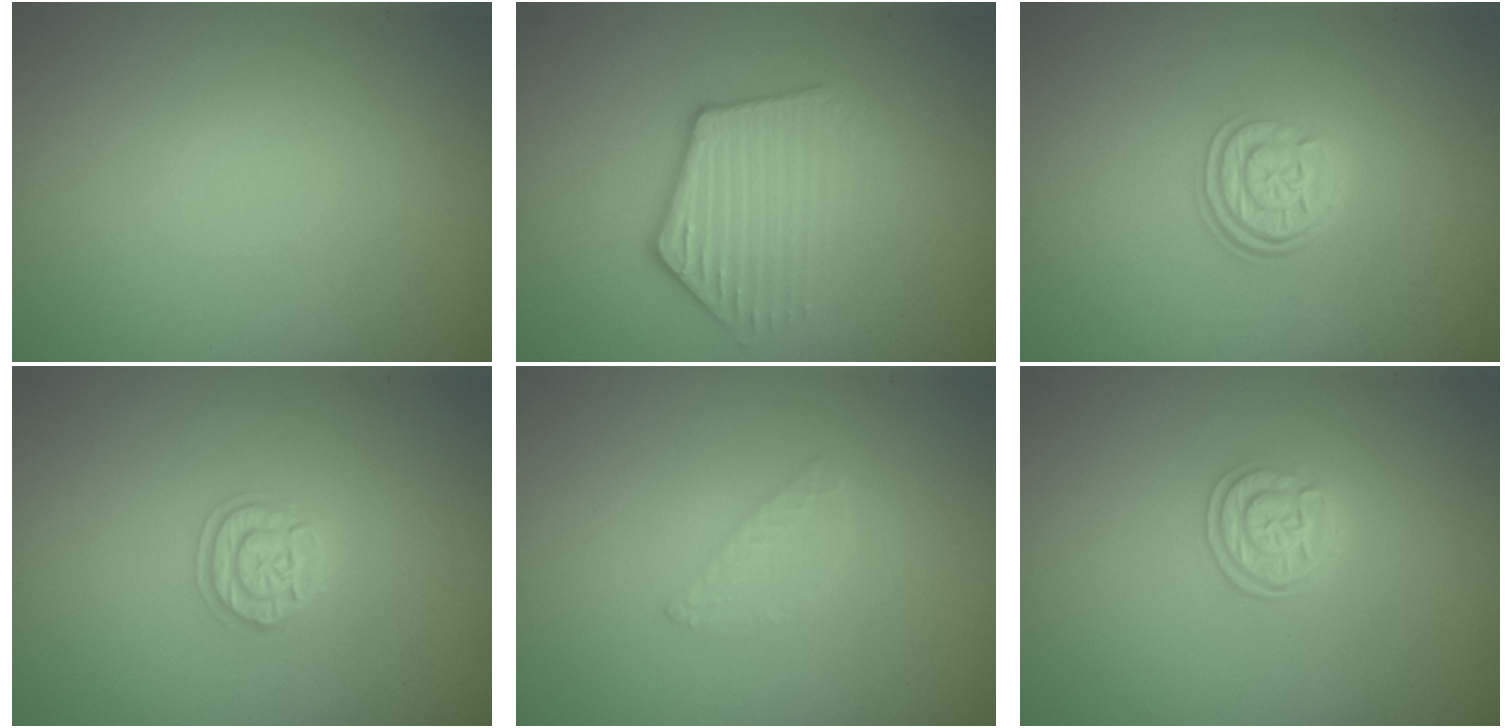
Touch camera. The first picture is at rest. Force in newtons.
{"total": 3.8, "press": 2.9, "slide": 2.5}
{"total": 3.1, "press": 2.5, "slide": 1.8}
{"total": 1.9, "press": 1.8, "slide": 0.3}
{"total": 1.1, "press": 1.1, "slide": 0.1}
{"total": 2.6, "press": 2.2, "slide": 1.3}